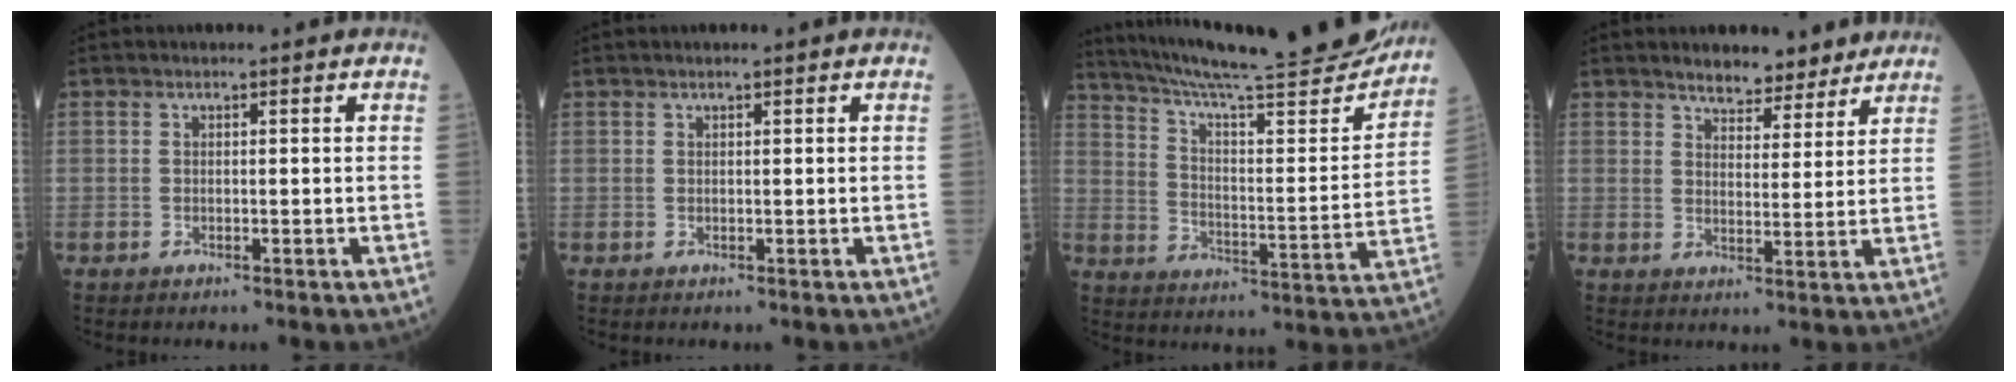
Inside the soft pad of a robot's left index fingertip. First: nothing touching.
{"total": 1.0, "force": [0.9, 0.1, 0.4], "torque": [-0.008, 0.013, 0.016]}
{"total": 25.9, "force": [23.8, 1.1, 10.1], "torque": [-0.166, -0.067, 0.325]}
{"total": 6.7, "force": [6.0, 2.4, 2.0], "torque": [-0.023, 0.004, 0.083]}